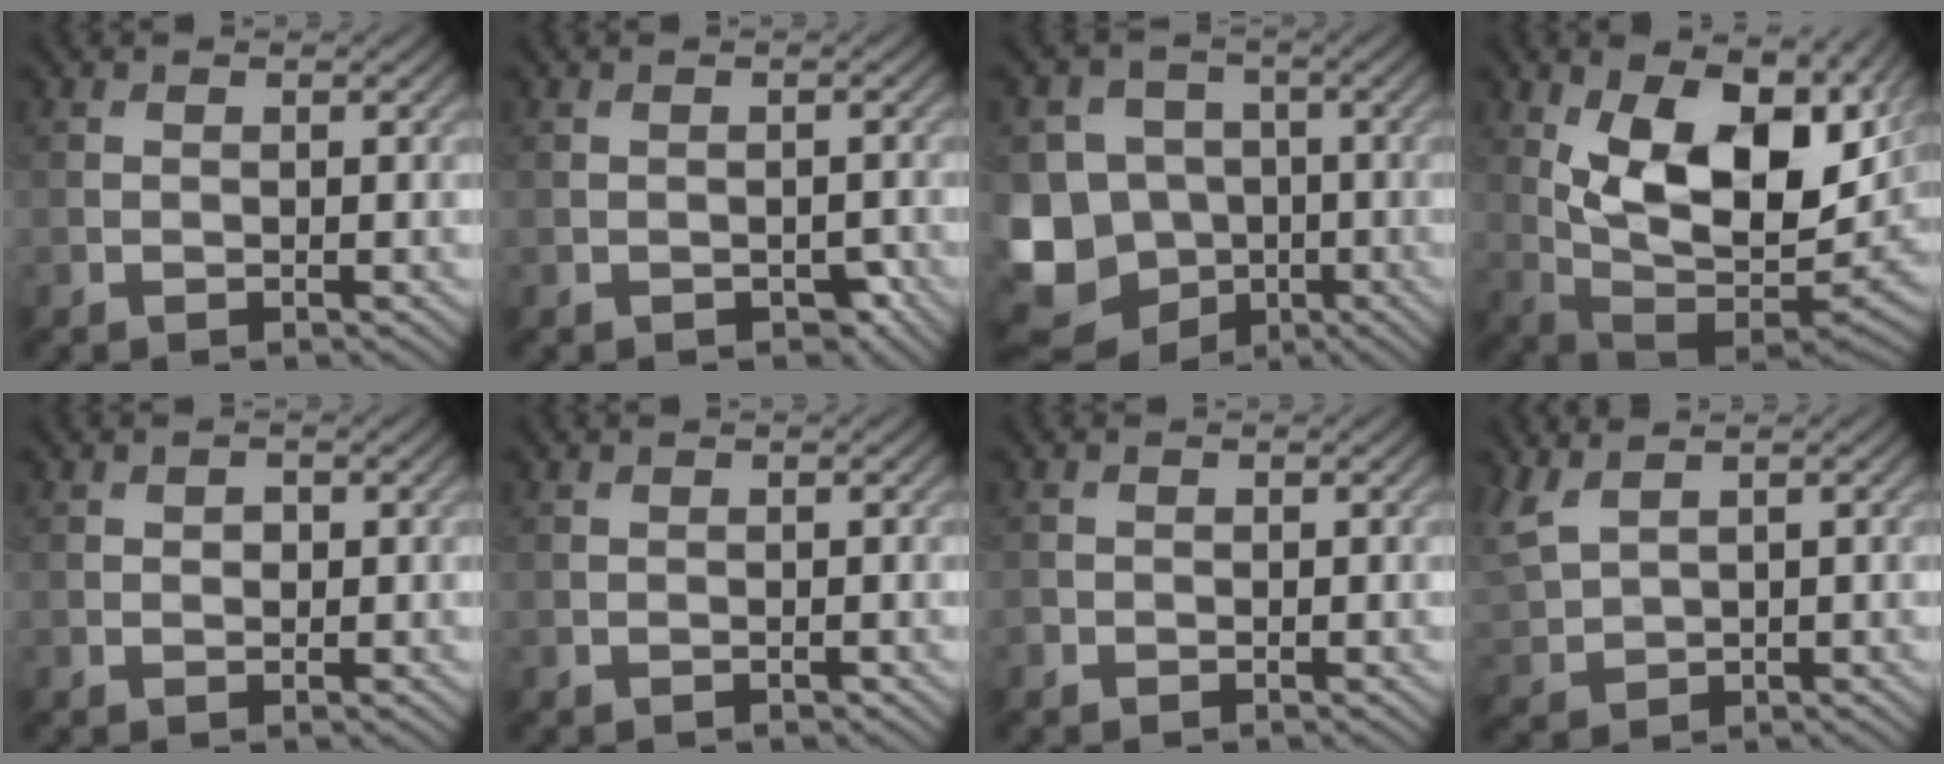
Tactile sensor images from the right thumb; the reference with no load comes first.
{"total": 1.9, "force": [-1.0, 1.1, 1.2], "torque": [-0.020, -0.006, -0.012]}
{"total": 13.5, "force": [-4.5, 11.6, 5.4], "torque": [-0.160, -0.032, -0.102]}
{"total": 15.8, "force": [5.6, 7.6, 12.6], "torque": [-0.224, -0.006, 0.105]}
{"total": 0.9, "force": [0.2, 0.7, 0.5], "torque": [-0.007, -0.002, 0.001]}
{"total": 0.0}
{"total": 0.6, "force": [-0.4, 0.4, 0.0], "torque": [0.001, -0.004, -0.008]}
{"total": 4.4, "force": [2.8, 2.0, 2.9], "torque": [-0.089, 0.008, 0.061]}